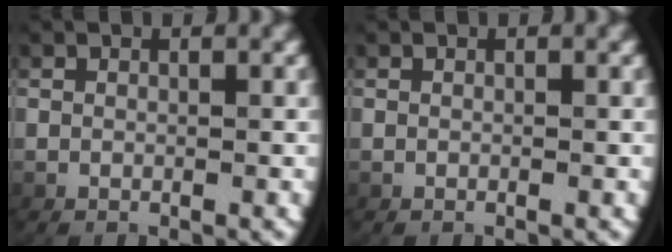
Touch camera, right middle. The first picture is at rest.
{"total": 0.0}